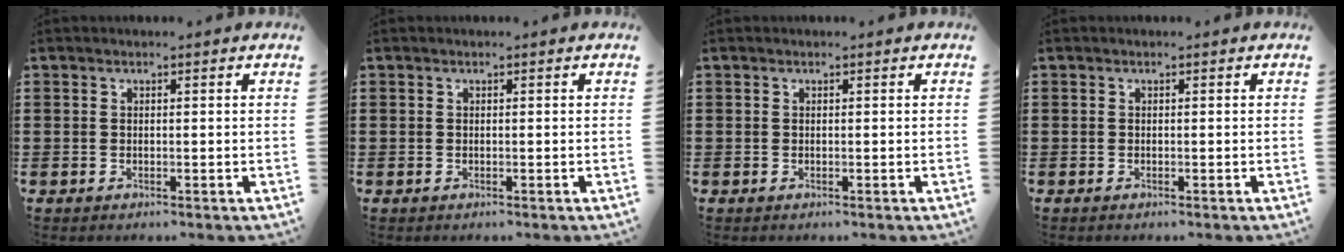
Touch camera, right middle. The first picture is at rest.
{"total": 0.0}
{"total": 0.0}
{"total": 0.0}